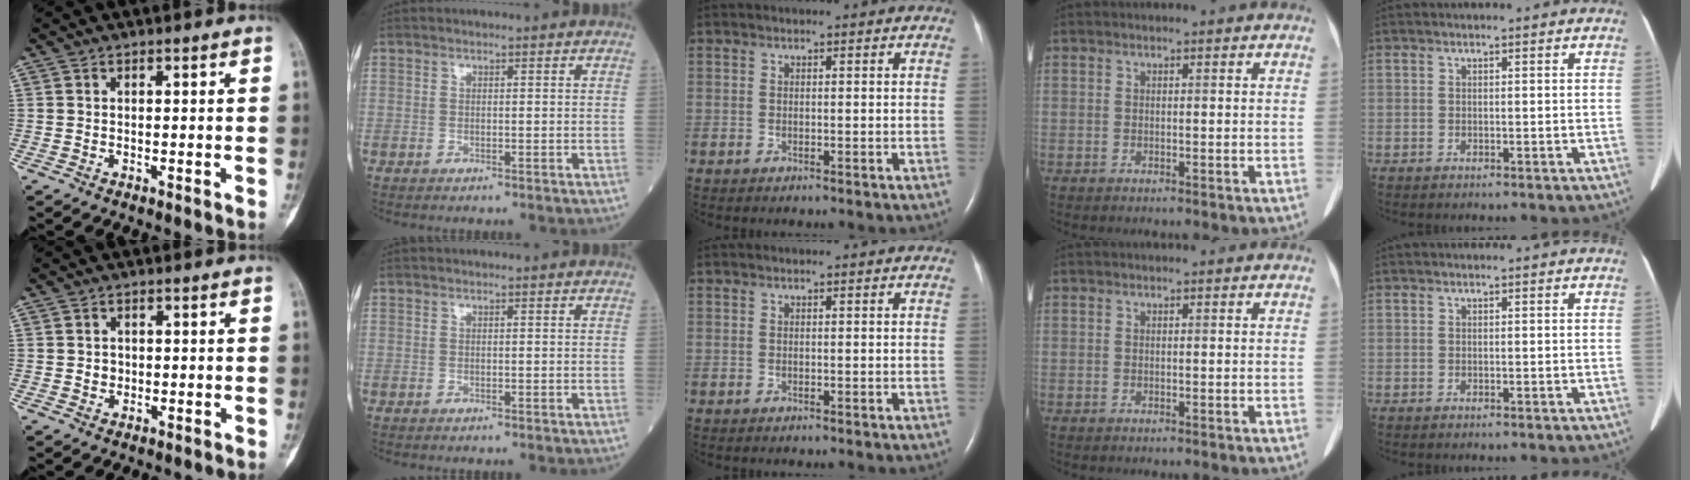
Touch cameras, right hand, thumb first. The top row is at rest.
{"thumb": {"total": 1.5, "force": [-0.1, 1.4, 0.6], "torque": [-0.004, 0.004, 0.000]}}